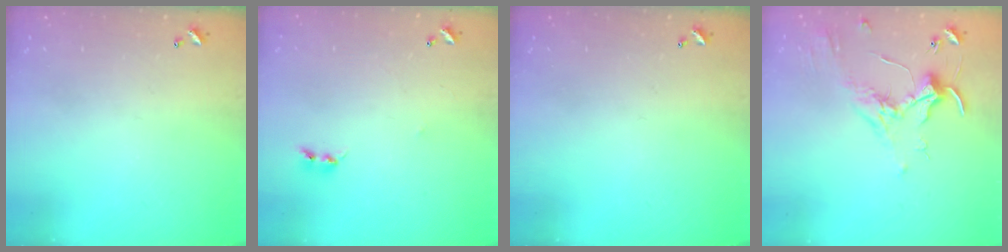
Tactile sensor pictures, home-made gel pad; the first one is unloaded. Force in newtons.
{"total": 2.7, "press": 2.7, "slide": 0.3}
{"total": 0.0}
{"total": 1.7, "press": 1.6, "slide": 0.5}